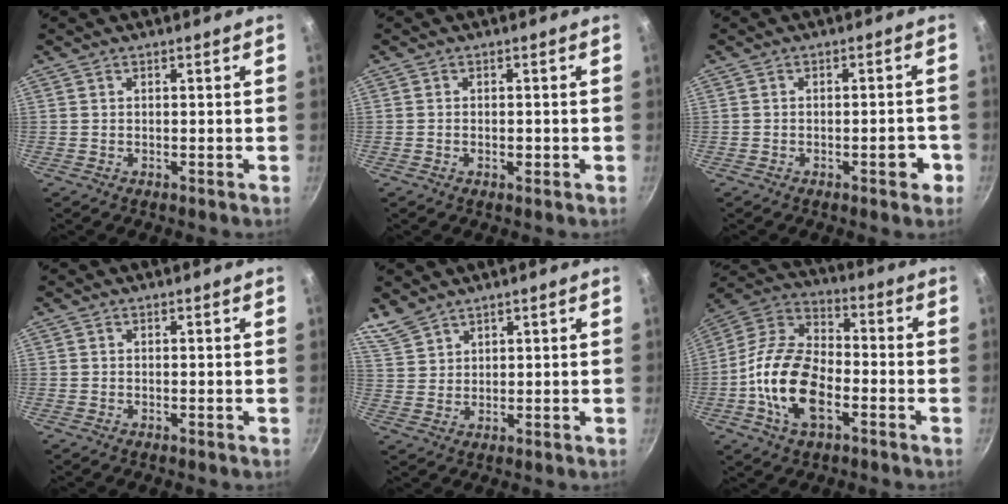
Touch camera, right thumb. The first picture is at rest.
{"total": 1.5, "force": [-0.4, 0.9, 1.1], "torque": [-0.017, 0.002, -0.008]}
{"total": 3.8, "force": [-1.7, 1.6, 3.1], "torque": [-0.023, 0.017, -0.022]}
{"total": 0.0}
{"total": 5.1, "force": [4.3, 2.4, 1.1], "torque": [-0.013, -0.006, 0.096]}
{"total": 17.4, "force": [-5.1, 9.6, 13.6], "torque": [-0.245, 0.038, -0.116]}